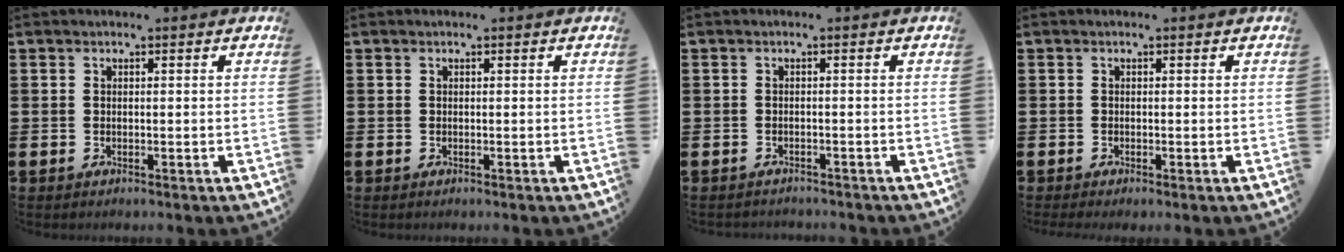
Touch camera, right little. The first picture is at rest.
{"total": 0.0}
{"total": 0.8, "force": [-0.8, 0.0, -0.1], "torque": [-0.001, 0.000, -0.017]}
{"total": 0.0}